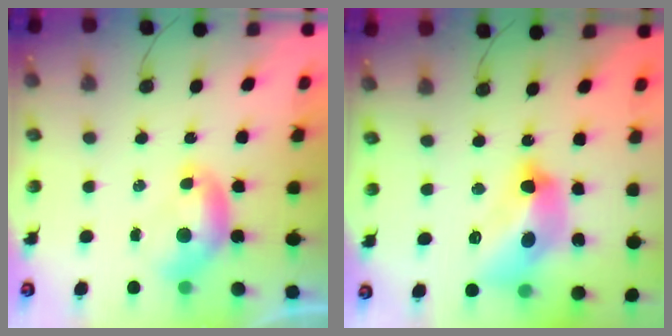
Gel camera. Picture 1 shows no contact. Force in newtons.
{"total": 12.0, "press": 11.8, "slide": 2.1}